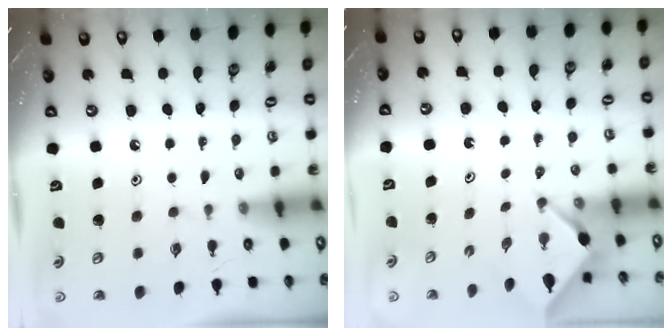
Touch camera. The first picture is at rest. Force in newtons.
{"total": 2.3, "press": 2.3, "slide": 0.2}